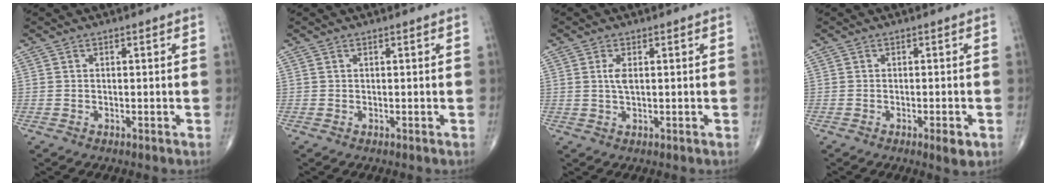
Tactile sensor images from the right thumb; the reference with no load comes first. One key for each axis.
{"total": 0.0}
{"total": 2.4, "fx": 0.5, "fy": 0.9, "fz": 2.2, "tx": -0.047, "ty": -0.001, "tz": 0.014}
{"total": 2.7, "fx": -1.2, "fy": 0.7, "fz": 2.4, "tx": -0.033, "ty": -0.004, "tz": -0.016}